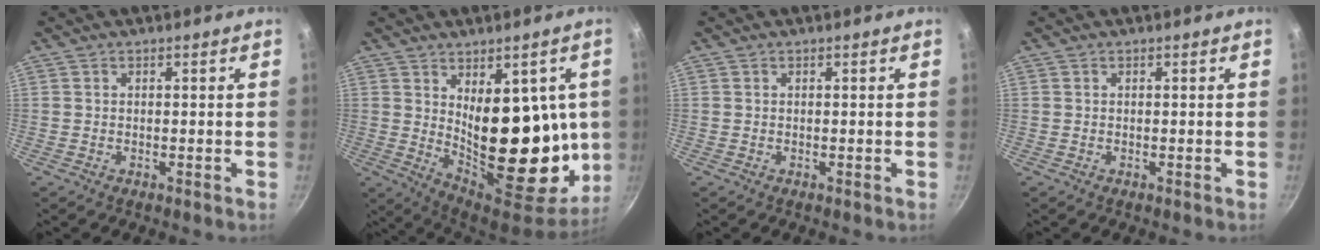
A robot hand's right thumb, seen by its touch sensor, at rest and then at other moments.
{"total": 22.5, "force": [2.0, 12.0, 19.0], "torque": [-0.200, -0.053, 0.051]}
{"total": 0.0}
{"total": 0.0}